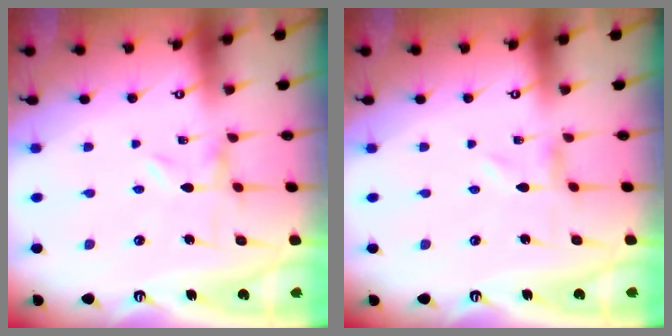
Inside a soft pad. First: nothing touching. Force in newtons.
{"total": 0.0}